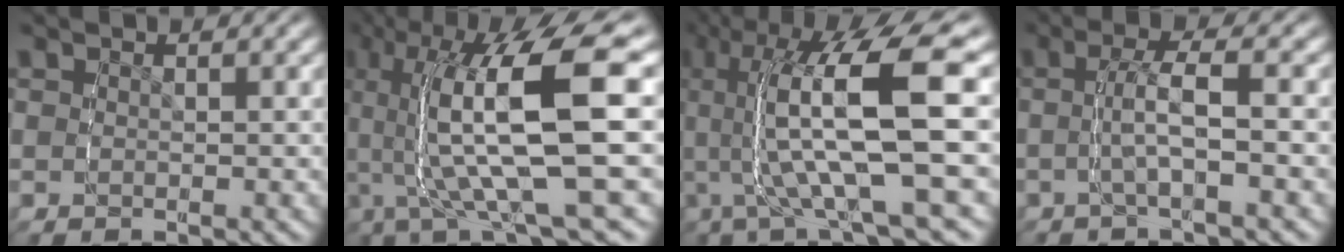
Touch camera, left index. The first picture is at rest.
{"total": 12.2, "force": [0.9, 4.4, 11.3], "torque": [-0.204, 0.012, 0.009]}
{"total": 11.1, "force": [1.7, 3.8, 10.3], "torque": [-0.191, 0.011, 0.019]}
{"total": 3.0, "force": [-0.8, 0.1, 2.9], "torque": [-0.057, 0.013, -0.021]}